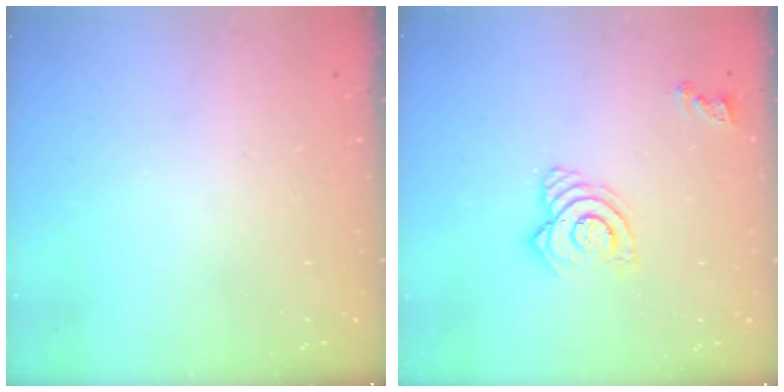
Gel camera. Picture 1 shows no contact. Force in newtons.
{"total": 10.2, "press": 10.2, "slide": 1.2}